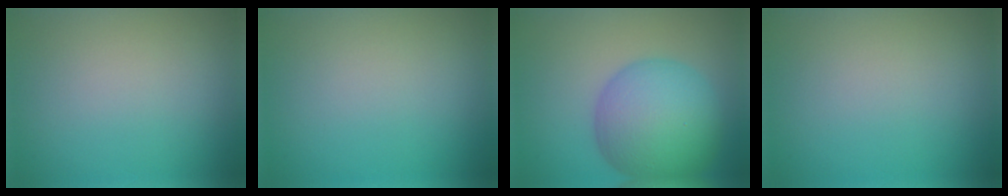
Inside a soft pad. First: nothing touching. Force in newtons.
{"total": 0.0}
{"total": 9.9, "press": 9.9, "slide": 0.2}
{"total": 0.0}